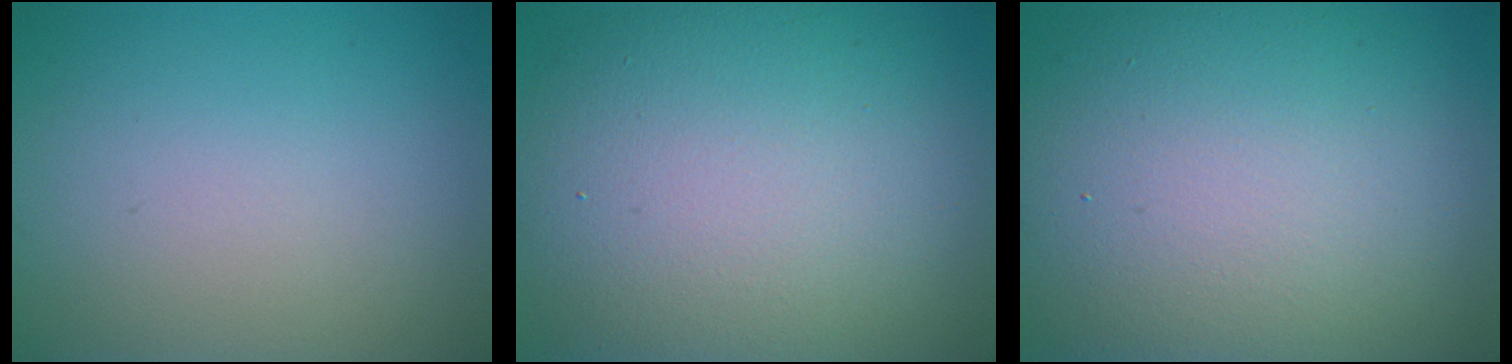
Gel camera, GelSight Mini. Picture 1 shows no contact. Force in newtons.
{"total": 14.2, "press": 14.1, "slide": 1.2}
{"total": 15.2, "press": 15.2, "slide": 0.6}